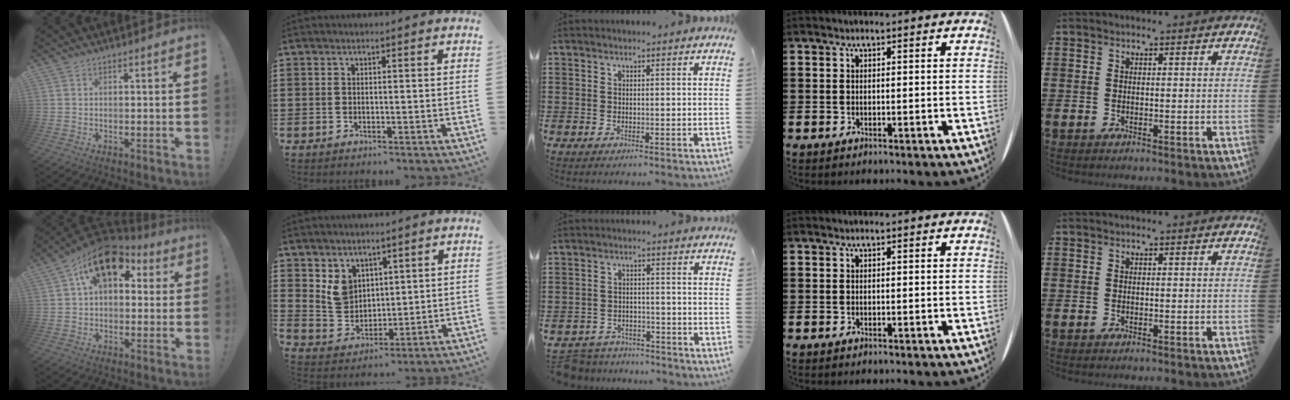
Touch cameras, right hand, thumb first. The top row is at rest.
{"thumb": {"total": 15.2, "force": [7.8, 9.0, 9.6], "torque": [-0.143, -0.038, 0.139]}, "index": {"total": 5.6, "force": [3.0, 4.4, 1.8], "torque": [-0.056, 0.007, 0.059]}, "middle": {"total": 4.5, "force": [-4.4, 0.9, -0.1], "torque": [-0.009, 0.005, -0.095]}}